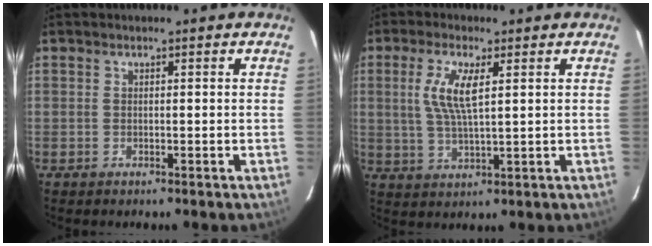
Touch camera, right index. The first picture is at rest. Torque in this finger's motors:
{"motor_torque": [0.17, 0.13, 0.20, 0.12]}